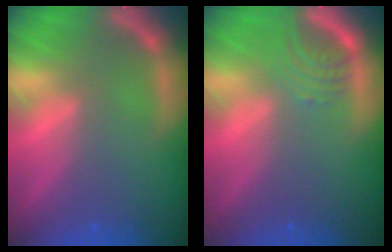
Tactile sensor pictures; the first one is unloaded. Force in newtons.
{"total": 3.0}